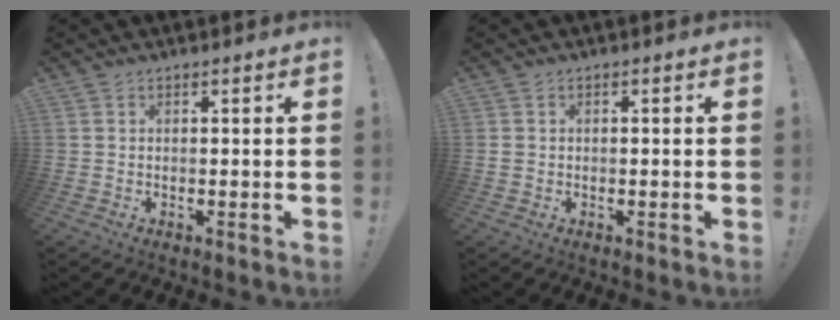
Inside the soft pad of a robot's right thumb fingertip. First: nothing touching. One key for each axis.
{"total": 1.2, "fx": -0.4, "fy": 0.9, "fz": 0.7, "tx": -0.012, "ty": 0.004, "tz": -0.008}